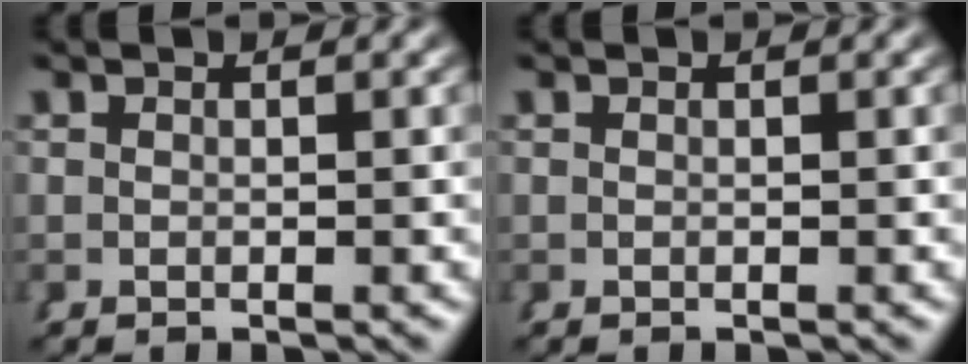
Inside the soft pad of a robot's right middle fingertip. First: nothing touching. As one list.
[{"total": 0.0}]